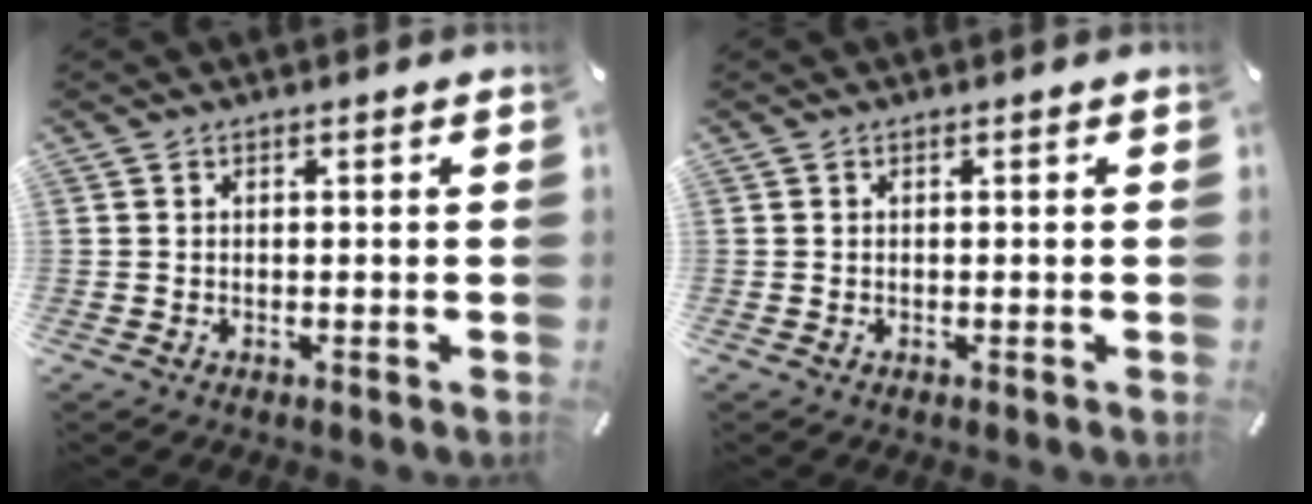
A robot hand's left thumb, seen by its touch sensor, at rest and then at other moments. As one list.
[{"total": 0.0}]